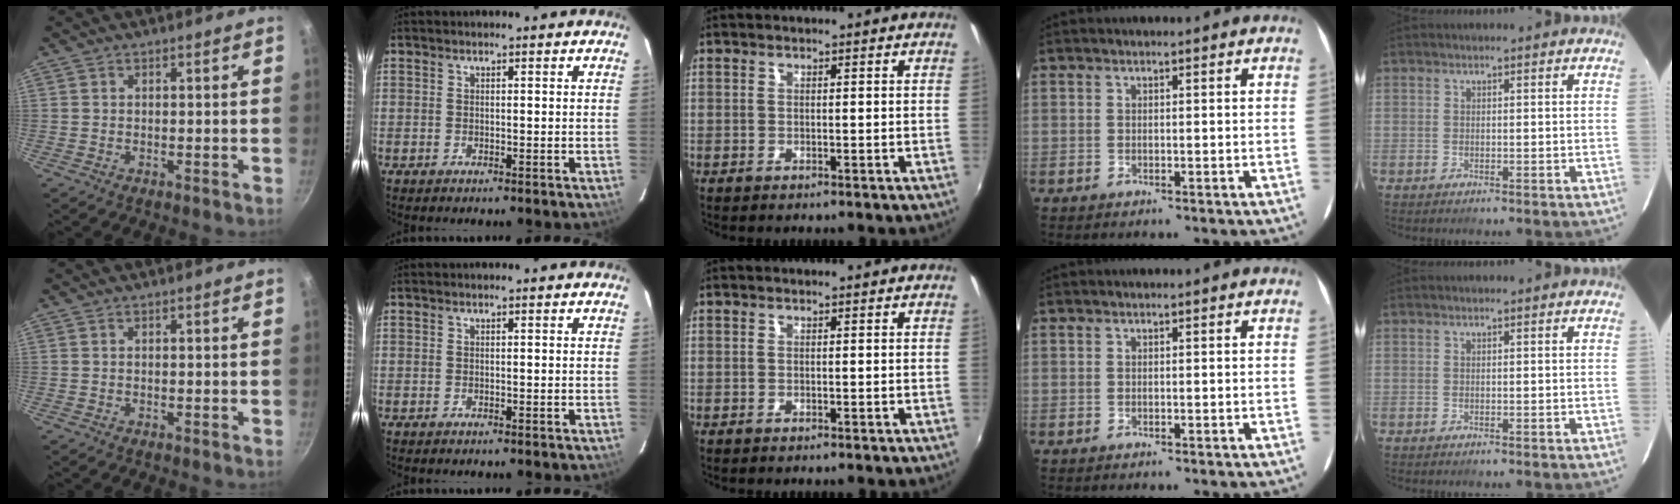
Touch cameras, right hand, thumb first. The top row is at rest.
{}